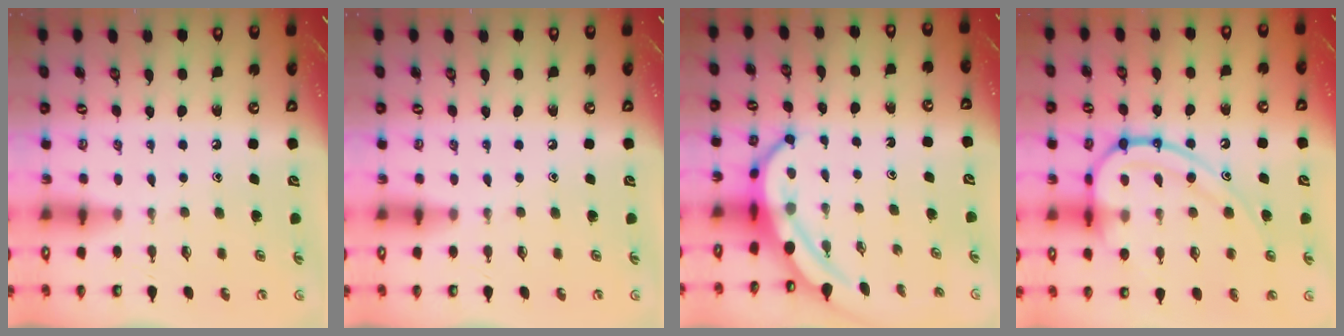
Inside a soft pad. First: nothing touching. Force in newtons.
{"total": 0.0}
{"total": 7.4, "press": 7.3, "slide": 1.1}
{"total": 18.6, "press": 18.5, "slide": 1.5}